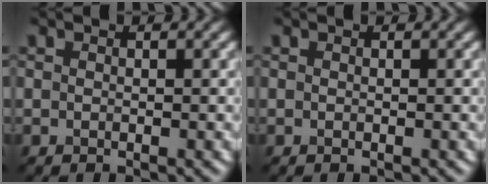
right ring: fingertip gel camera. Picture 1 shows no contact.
{"total": 0.0}